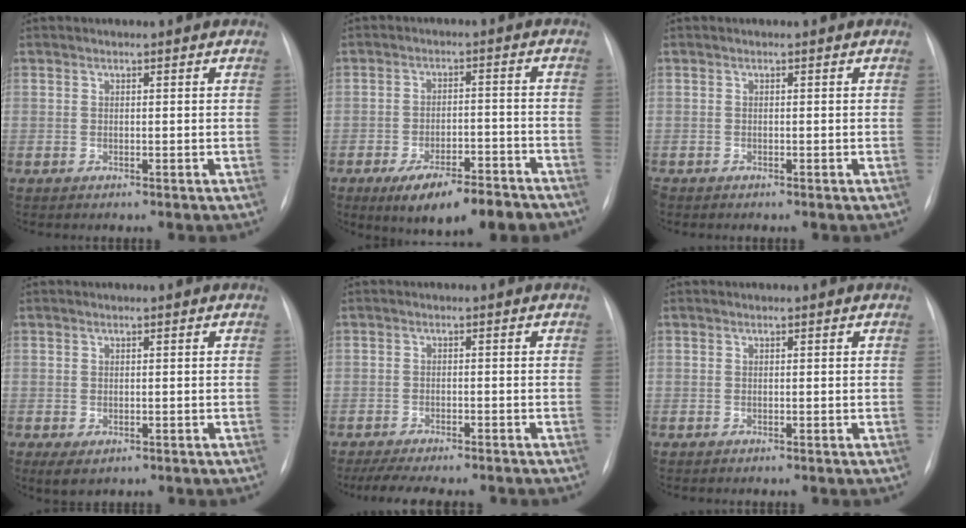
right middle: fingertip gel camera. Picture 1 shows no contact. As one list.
[{"total": 11.8, "force": [-8.6, 3.7, 7.2], "torque": [-0.097, 0.003, -0.127]}, {"total": 0.8, "force": [-0.6, 0.5, 0.2], "torque": [-0.004, 0.001, -0.010]}, {"total": 2.5, "force": [-0.9, 1.5, 1.7], "torque": [-0.028, -0.006, -0.001]}, {"total": 9.3, "force": [-7.9, 2.5, 4.3], "torque": [-0.061, -0.003, -0.112]}, {"total": 0.0}]